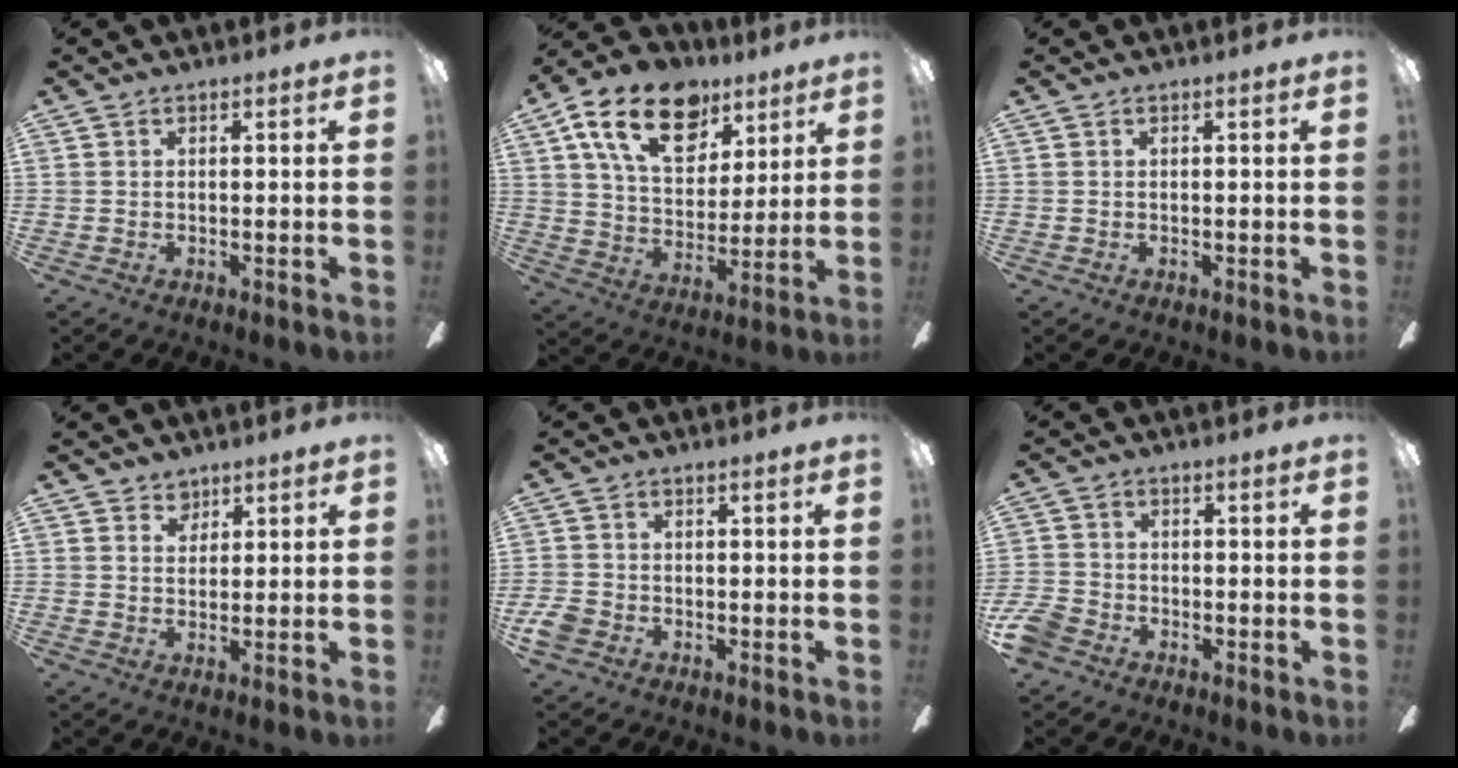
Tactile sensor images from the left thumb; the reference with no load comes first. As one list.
[{"total": 19.8, "force": [10.9, 12.0, 11.4], "torque": [-0.191, -0.038, 0.196]}, {"total": 0.0}, {"total": 3.5, "force": [2.6, 2.3, 0.5], "torque": [-0.001, -0.008, 0.046]}, {"total": 3.9, "force": [-2.0, 2.9, 1.6], "torque": [-0.034, 0.010, -0.039]}, {"total": 5.6, "force": [-3.5, 3.8, 2.3], "torque": [-0.057, 0.015, -0.069]}]